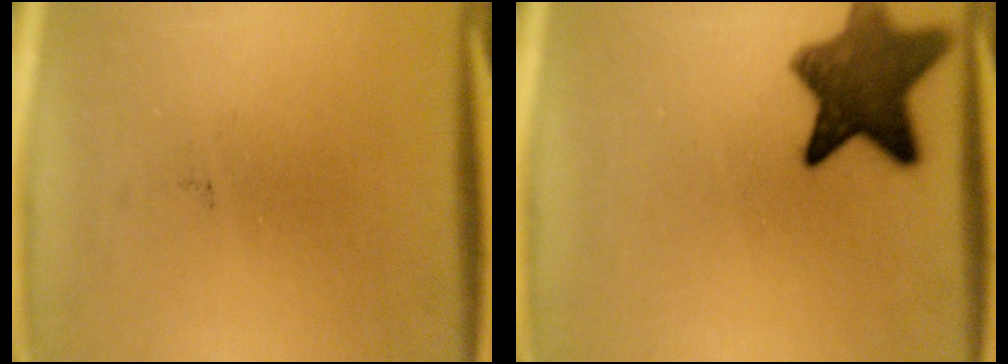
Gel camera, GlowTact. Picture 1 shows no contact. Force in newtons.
{"total": 9.8}